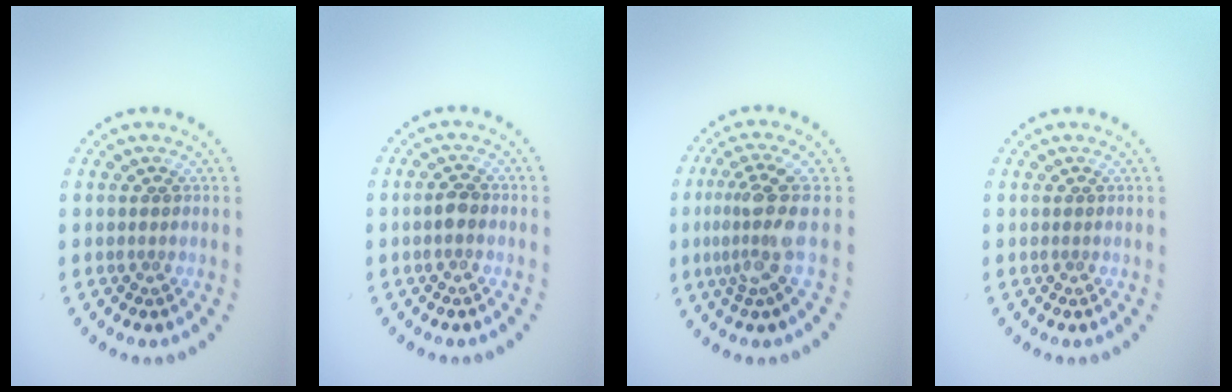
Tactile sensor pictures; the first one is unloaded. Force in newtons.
{"total": 1.3, "press": 1.3, "slide": 0.2}
{"total": 3.7, "press": 2.6, "slide": 2.6}
{"total": 0.0}